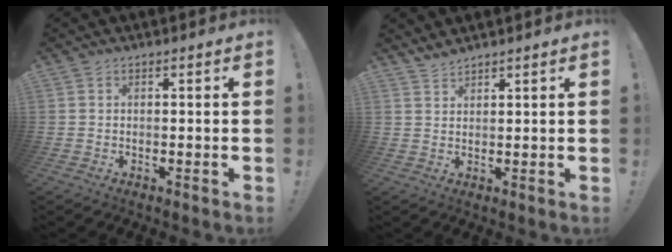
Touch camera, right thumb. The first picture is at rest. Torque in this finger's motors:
{"motor_torque": [-1.00, 0.99, 0.59, 0.73, 0.00]}